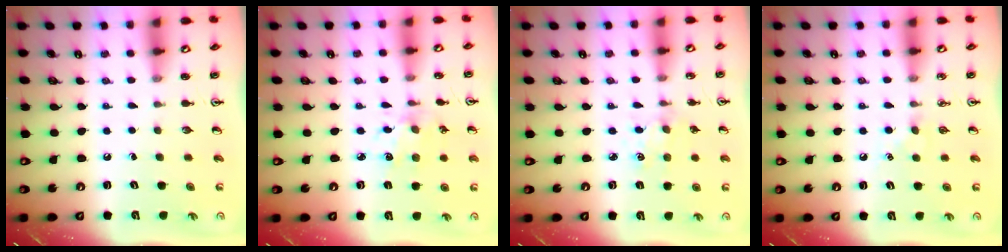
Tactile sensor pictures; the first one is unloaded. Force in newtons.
{"total": 2.9, "press": 2.9, "slide": 0.2}
{"total": 2.2, "press": 2.2, "slide": 0.2}
{"total": 4.7, "press": 4.6, "slide": 0.7}